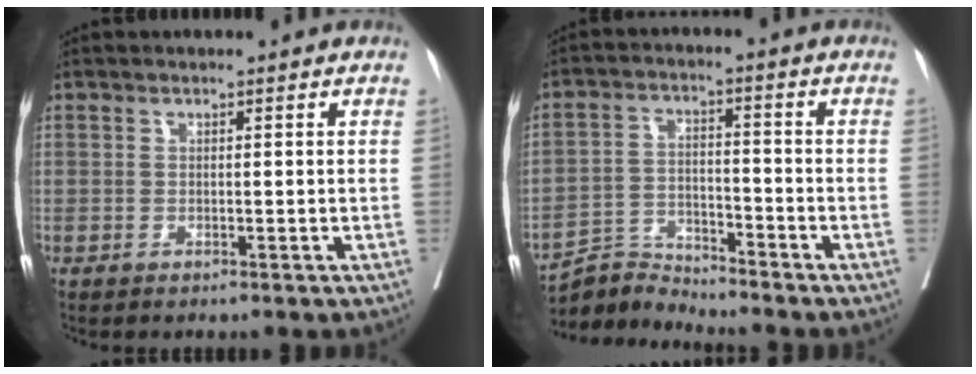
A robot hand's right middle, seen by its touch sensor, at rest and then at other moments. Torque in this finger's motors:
{"motor_torque": [-0.07, 0.11, -0.05, -0.02]}